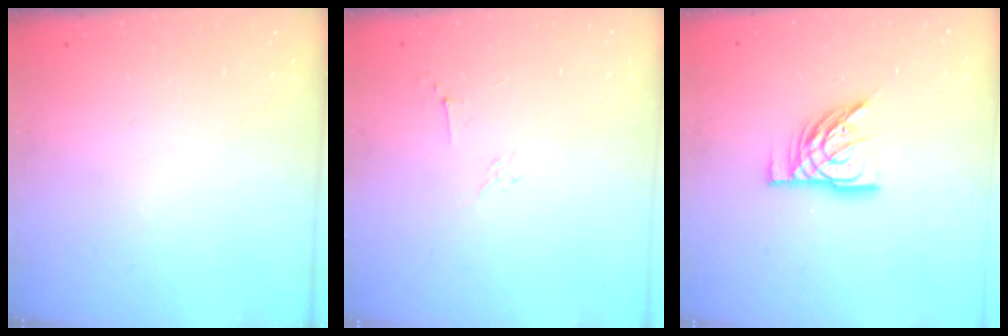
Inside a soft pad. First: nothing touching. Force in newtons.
{"total": 2.9, "press": 2.8, "slide": 0.8}
{"total": 12.8, "press": 12.7, "slide": 1.5}